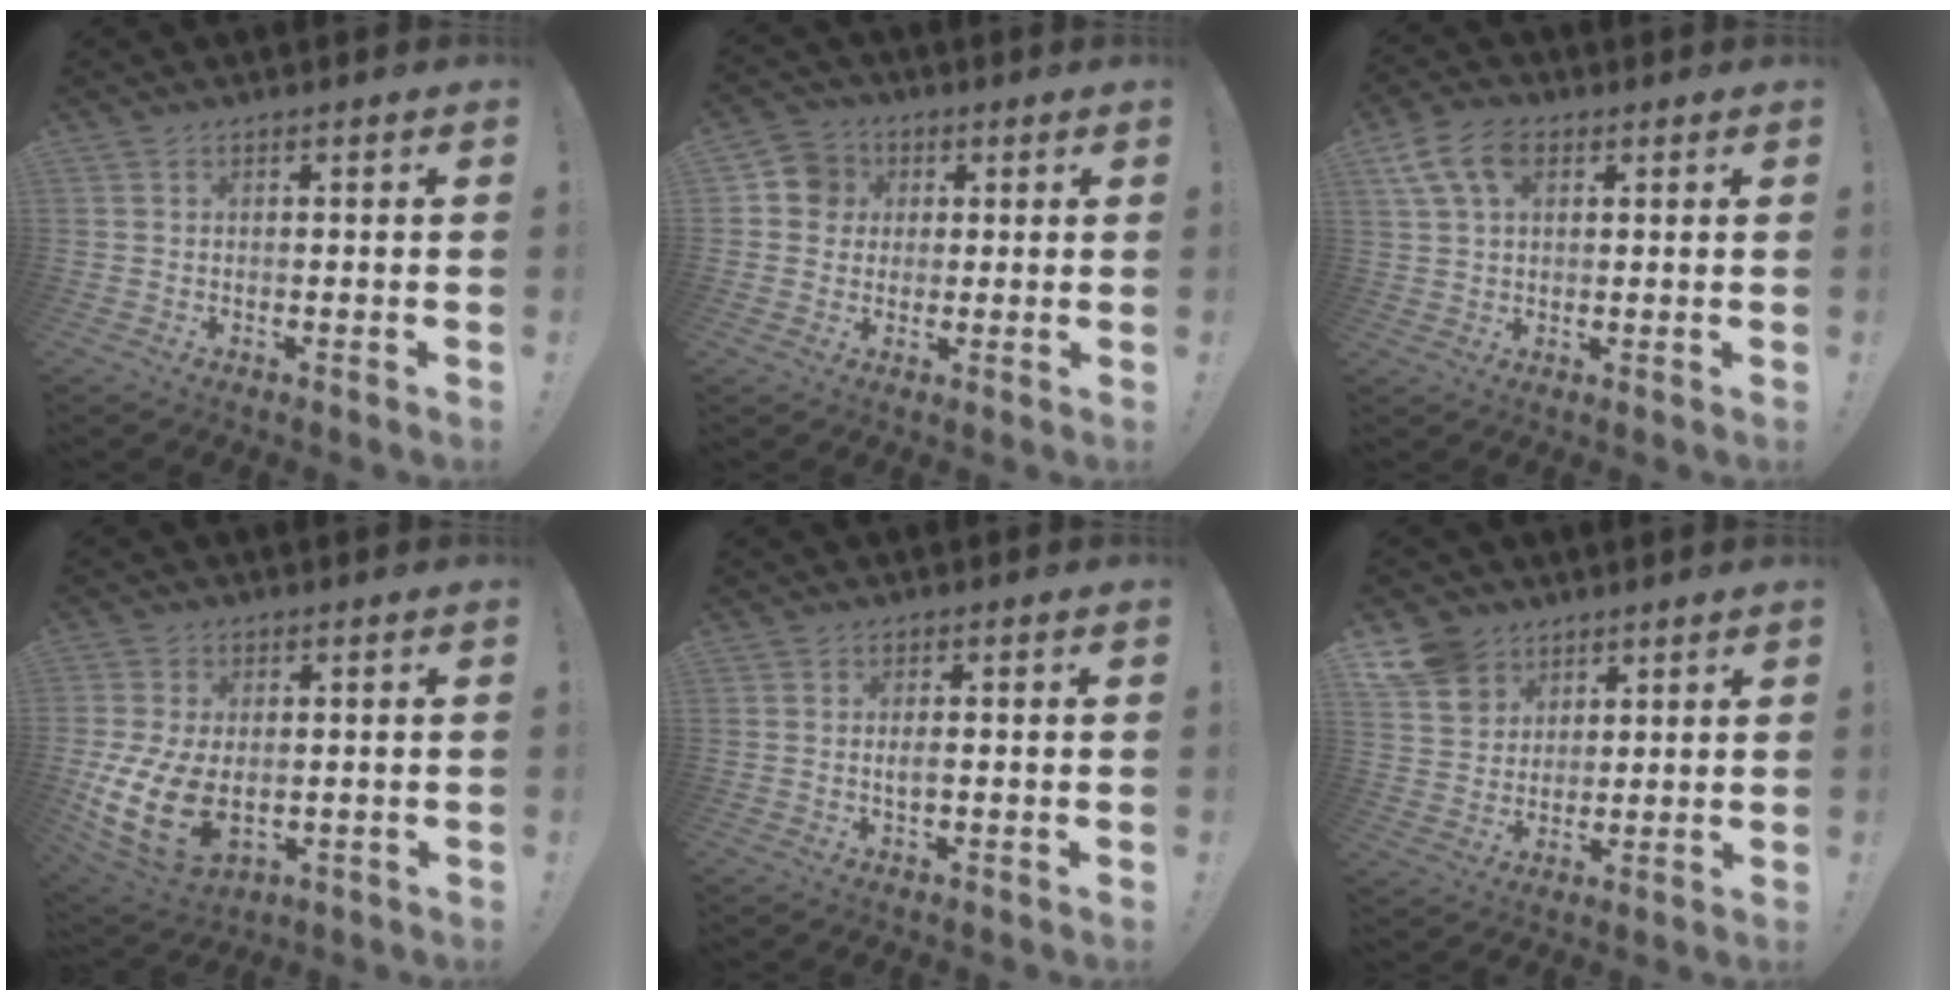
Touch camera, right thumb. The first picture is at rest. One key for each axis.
{"total": 7.3, "fx": 1.3, "fy": 7.0, "fz": 1.8, "tx": -0.021, "ty": 0.003, "tz": 0.027}
{"total": 10.1, "fx": 4.1, "fy": 6.3, "fz": 6.8, "tx": -0.118, "ty": 0.000, "tz": 0.077}
{"total": 14.4, "fx": -1.5, "fy": 9.3, "fz": 10.9, "tx": -0.211, "ty": -0.009, "tz": -0.022}
{"total": 1.8, "fx": -0.4, "fy": 0.6, "fz": 1.7, "tx": -0.025, "ty": -0.002, "tz": -0.008}
{"total": 10.4, "fx": 6.5, "fy": 7.6, "fz": 2.7, "tx": -0.052, "ty": -0.040, "tz": 0.131}